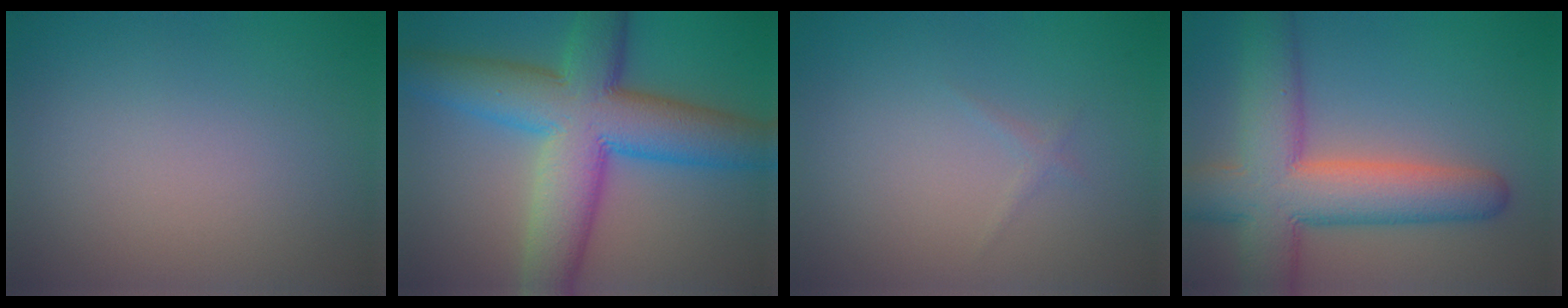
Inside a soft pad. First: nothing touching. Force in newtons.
{"total": 12.4, "press": 12.4, "slide": 0.0}
{"total": 0.6, "press": 0.6, "slide": 0.0}
{"total": 10.5, "press": 10.5, "slide": 0.3}